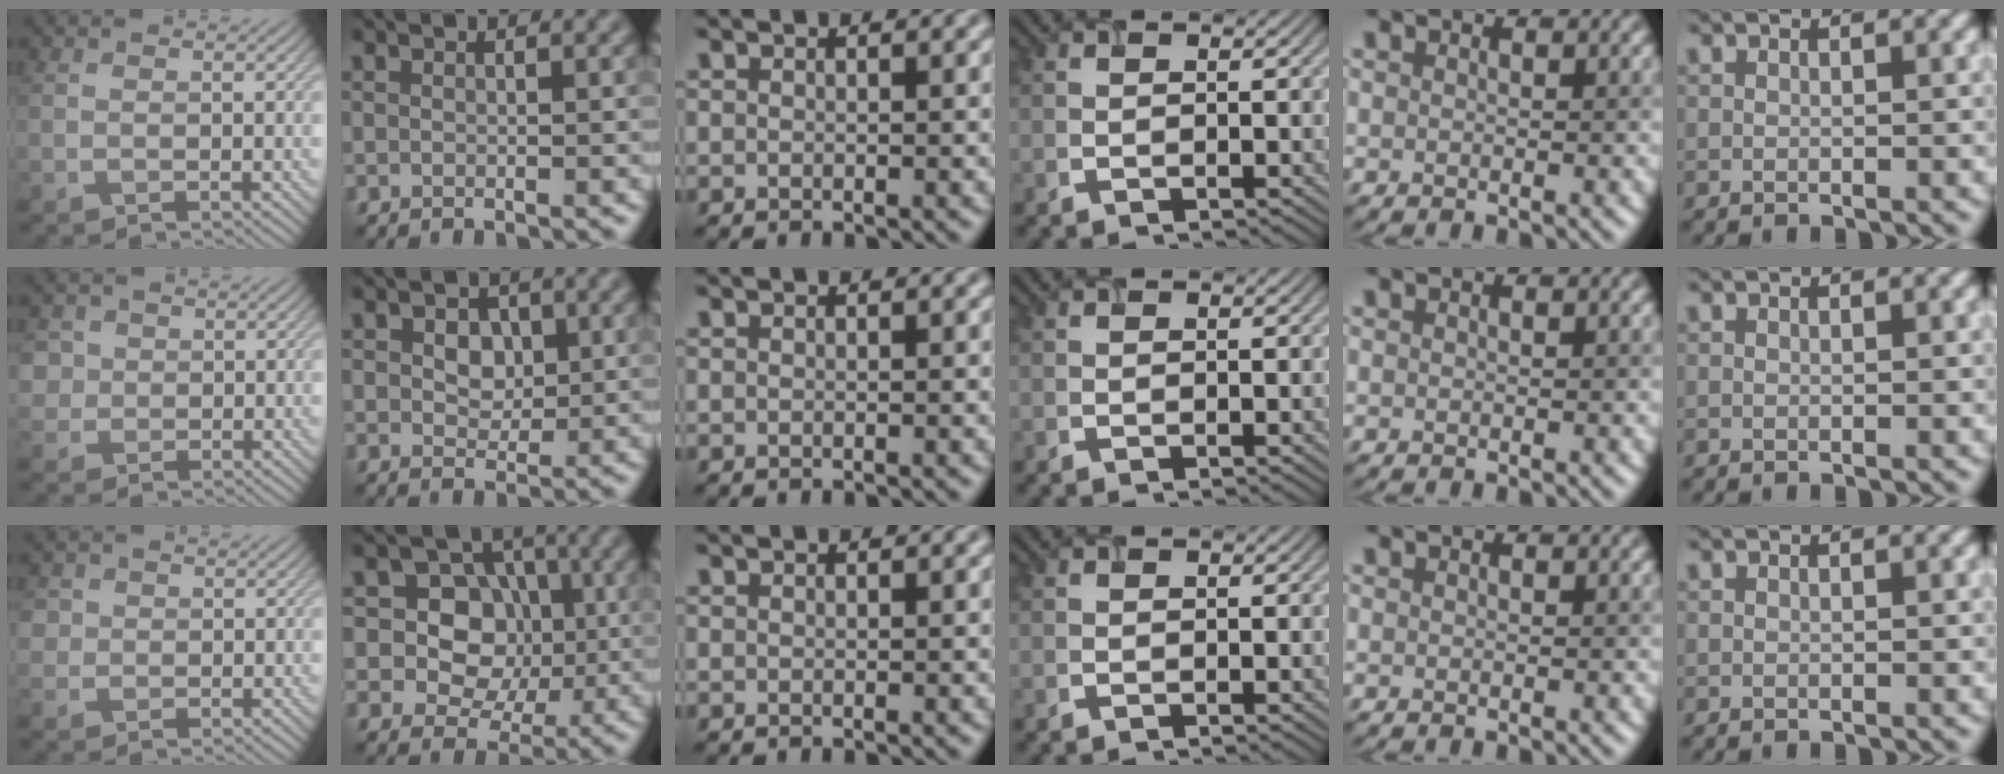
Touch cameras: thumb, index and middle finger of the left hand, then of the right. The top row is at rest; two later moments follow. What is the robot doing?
{"motion": "close", "object": "airpods case & airpods"}